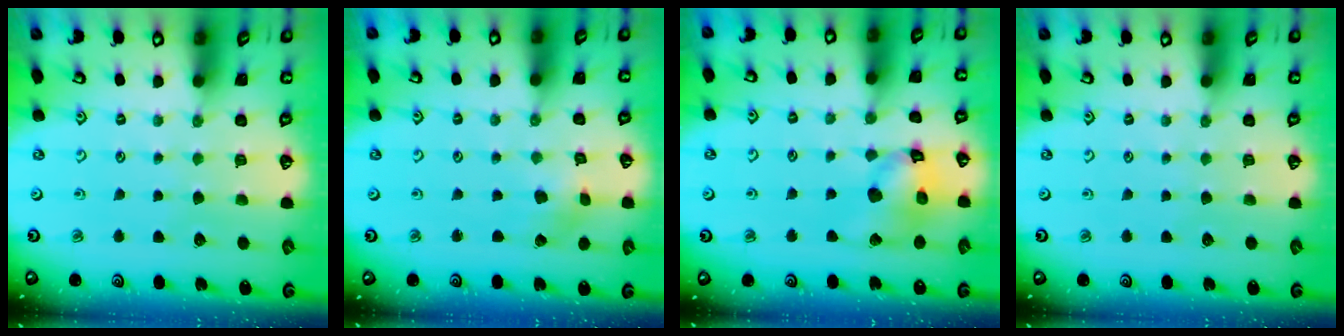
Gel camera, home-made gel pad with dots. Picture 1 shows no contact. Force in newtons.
{"total": 2.1, "press": 2.1, "slide": 0.3}
{"total": 14.4, "press": 14.3, "slide": 2.2}
{"total": 0.0}